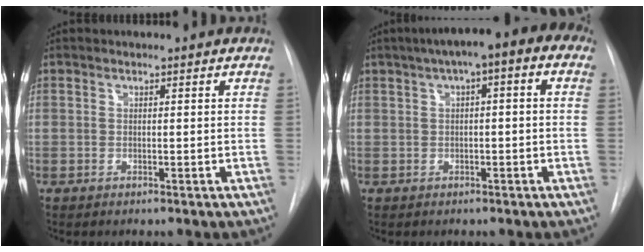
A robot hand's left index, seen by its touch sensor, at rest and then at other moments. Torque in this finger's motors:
{"motor_torque": [0.62, -0.66, 0.05, 0.04]}